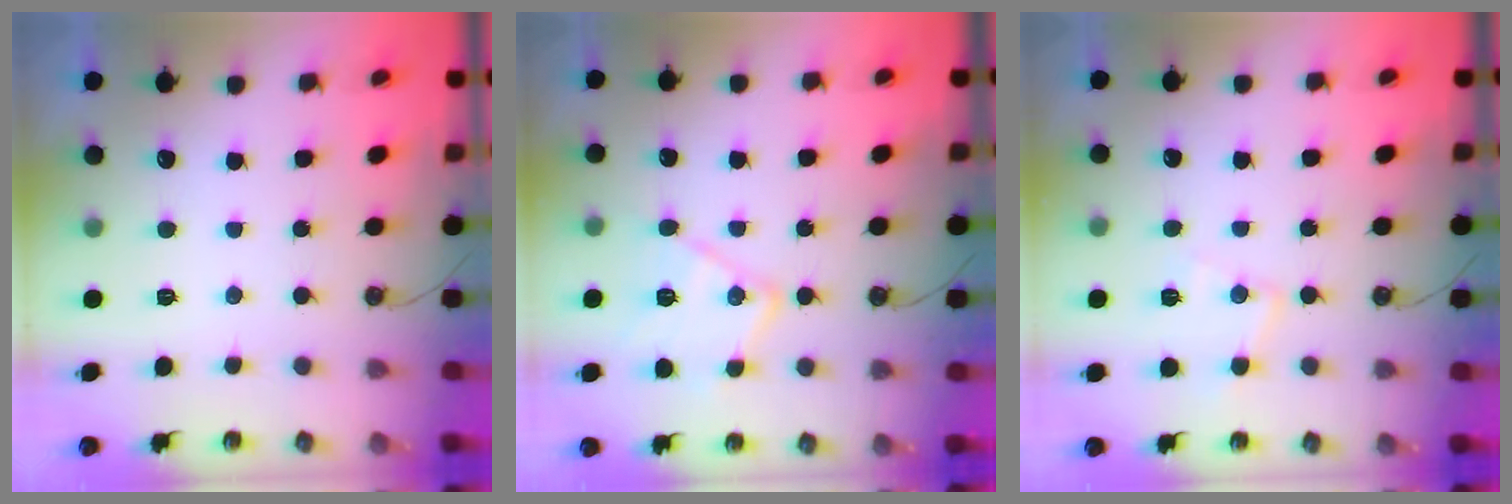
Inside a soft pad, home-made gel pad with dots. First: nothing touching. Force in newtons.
{"total": 14.0, "press": 14.0, "slide": 1.1}
{"total": 8.2, "press": 8.2, "slide": 0.6}